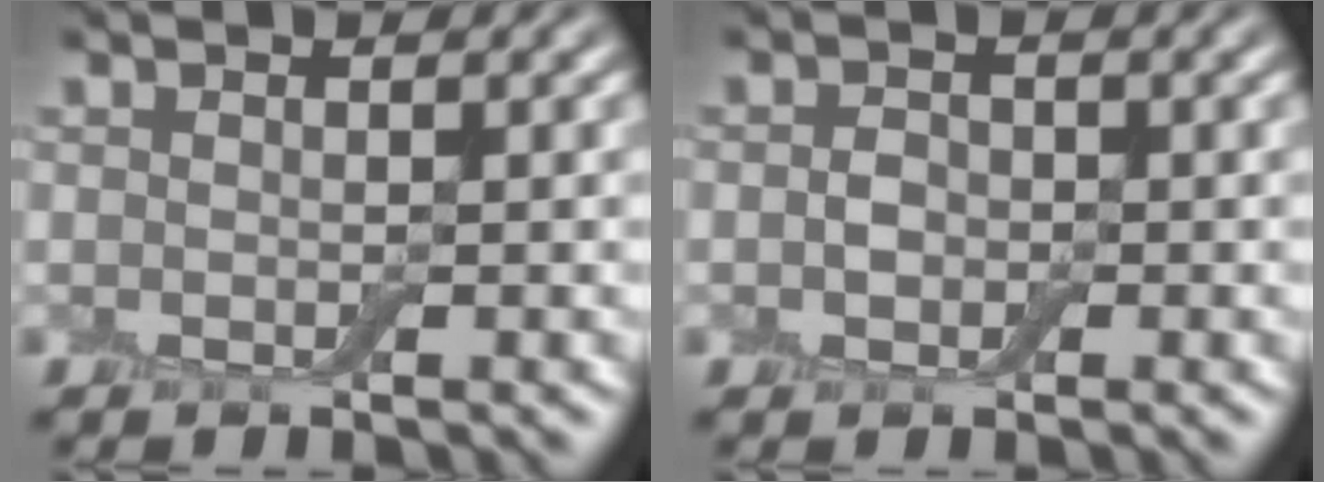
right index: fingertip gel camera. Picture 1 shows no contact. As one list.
[{"total": 1.0, "force": [-0.3, 0.9, 0.4], "torque": [-0.007, 0.002, -0.011]}]